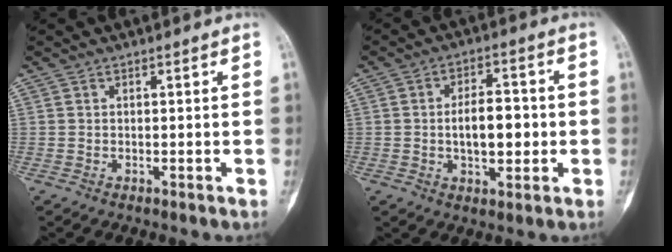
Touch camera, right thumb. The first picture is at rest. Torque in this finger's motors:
{"motor_torque": [1.22, 0.89, 0.68, -0.78, 0.31]}